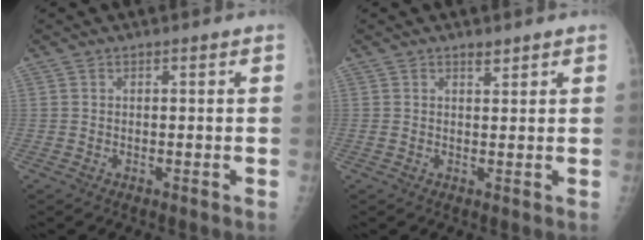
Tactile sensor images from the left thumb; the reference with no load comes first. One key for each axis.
{"total": 1.3, "fx": 1.2, "fy": 0.3, "fz": 0.4, "tx": 0.002, "ty": -0.007, "tz": 0.020}